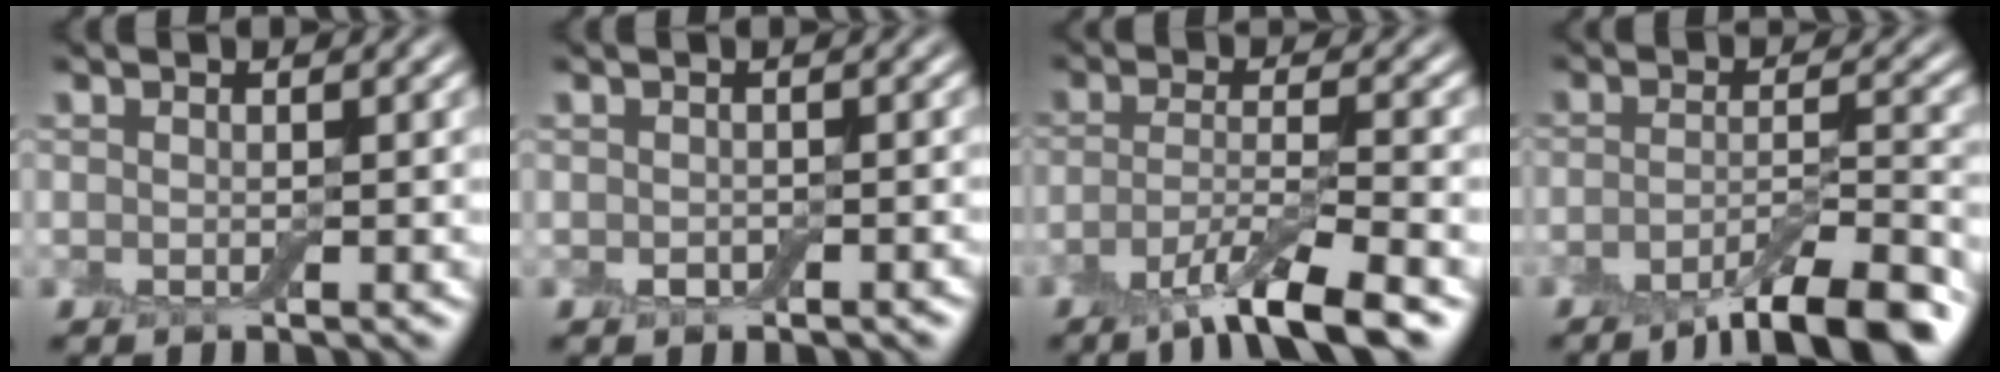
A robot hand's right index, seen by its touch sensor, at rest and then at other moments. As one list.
[{"total": 0.9, "force": [-0.5, 0.6, 0.5], "torque": [-0.010, -0.004, -0.008]}, {"total": 6.2, "force": [-3.7, 1.3, 4.8], "torque": [-0.078, -0.003, -0.074]}, {"total": 7.9, "force": [-5.3, 1.9, 5.6], "torque": [-0.079, 0.000, -0.086]}]